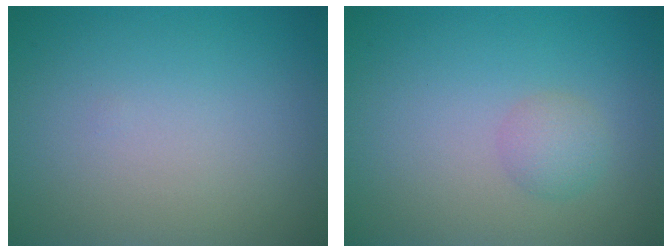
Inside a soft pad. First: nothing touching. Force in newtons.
{"total": 1.6, "press": 1.6, "slide": 0.0}